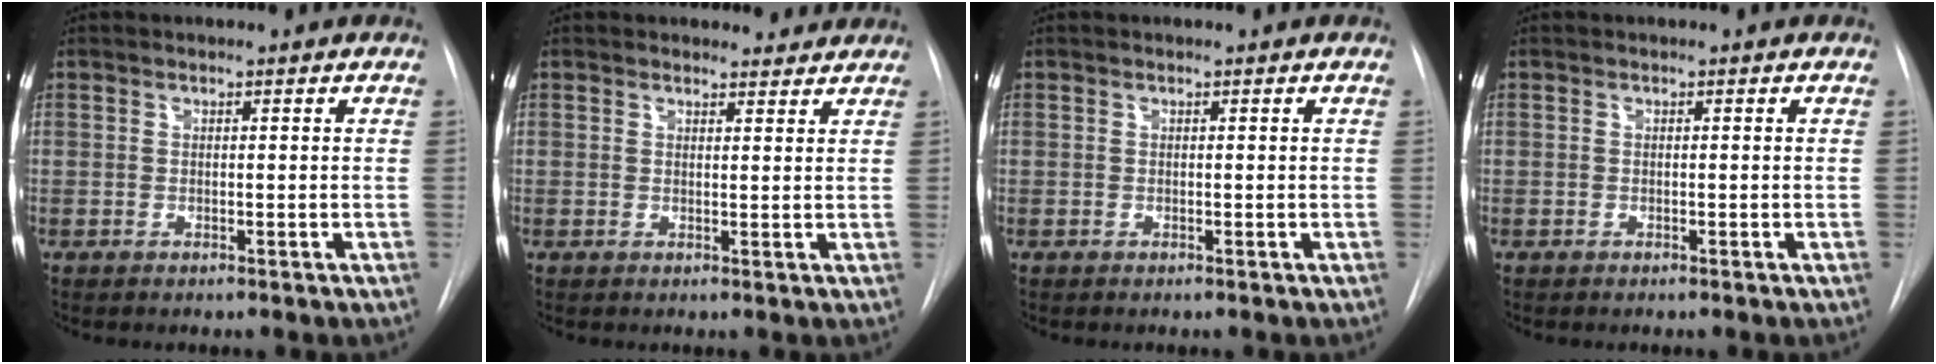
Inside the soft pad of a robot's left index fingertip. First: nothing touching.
{"total": 2.9, "force": [2.7, 0.9, -0.1], "torque": [-0.001, -0.003, 0.028]}
{"total": 0.0}
{"total": 0.0}